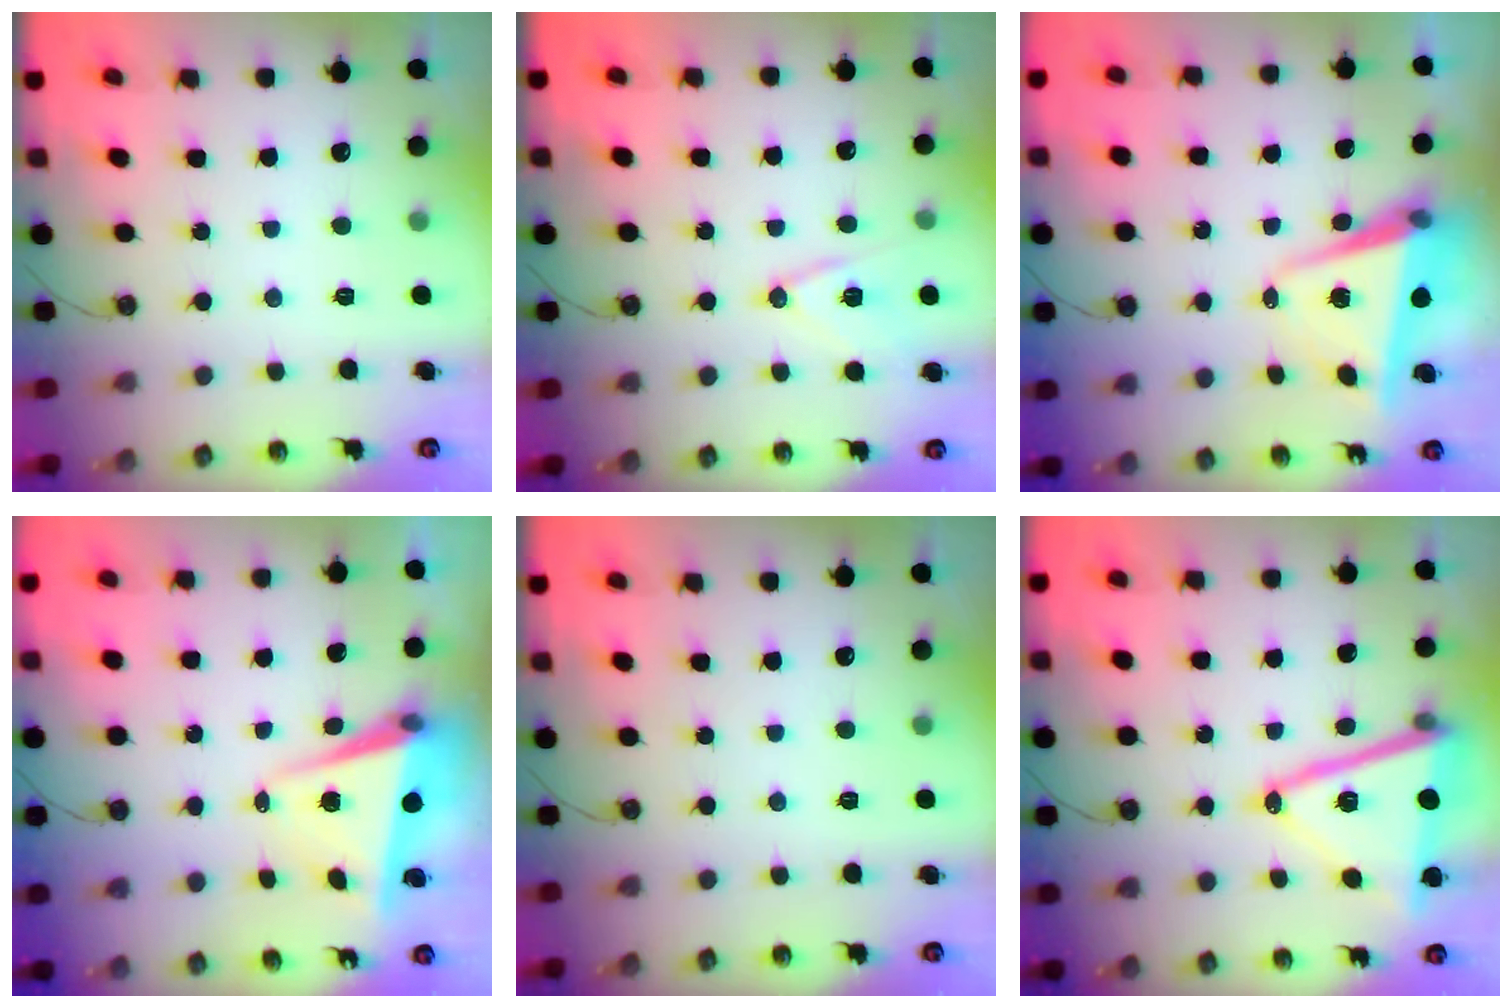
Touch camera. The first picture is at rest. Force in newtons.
{"total": 11.8, "press": 11.2, "slide": 3.5}
{"total": 7.1, "press": 6.9, "slide": 1.7}
{"total": 6.1, "press": 6.0, "slide": 0.8}
{"total": 0.0}
{"total": 18.1, "press": 18.0, "slide": 2.5}